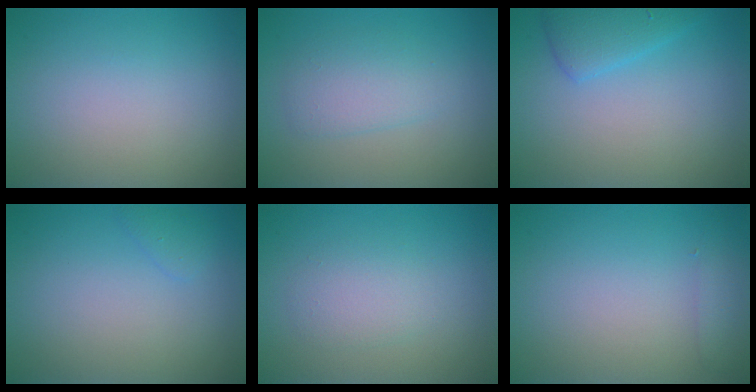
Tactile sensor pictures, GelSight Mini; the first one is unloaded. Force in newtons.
{"total": 2.5, "press": 2.5, "slide": 0.1}
{"total": 2.5, "press": 2.5, "slide": 0.2}
{"total": 0.9, "press": 0.9, "slide": 0.0}
{"total": 2.0, "press": 2.0, "slide": 0.0}
{"total": 1.3, "press": 1.3, "slide": 0.1}